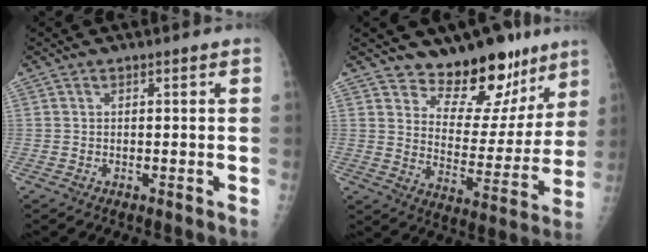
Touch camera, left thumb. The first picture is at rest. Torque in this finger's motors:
{"motor_torque": [0.16, 0.51, 0.00, 0.02, 0.04]}